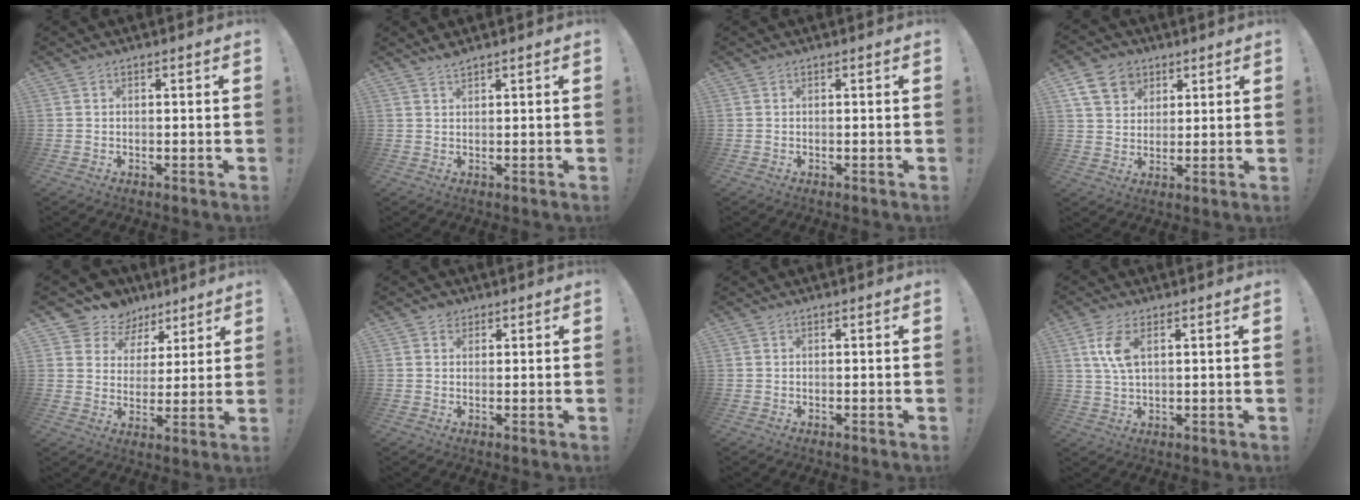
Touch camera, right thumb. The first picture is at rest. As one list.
[{"total": 1.9, "force": [1.8, 0.3, 0.6], "torque": [-0.008, -0.010, 0.032]}, {"total": 0.0}, {"total": 10.9, "force": [5.4, 8.4, 4.4], "torque": [-0.063, -0.025, 0.108]}, {"total": 9.7, "force": [6.7, 7.0, 1.0], "torque": [-0.023, -0.051, 0.133]}, {"total": 2.5, "force": [1.4, 1.9, 0.6], "torque": [-0.001, -0.004, 0.024]}, {"total": 0.0}, {"total": 7.0, "force": [2.3, 2.9, 5.9], "torque": [-0.117, -0.005, 0.037]}]